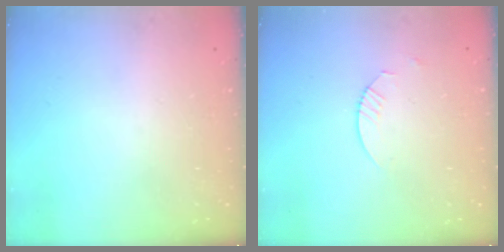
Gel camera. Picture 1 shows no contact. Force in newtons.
{"total": 1.8, "press": 1.8, "slide": 0.2}